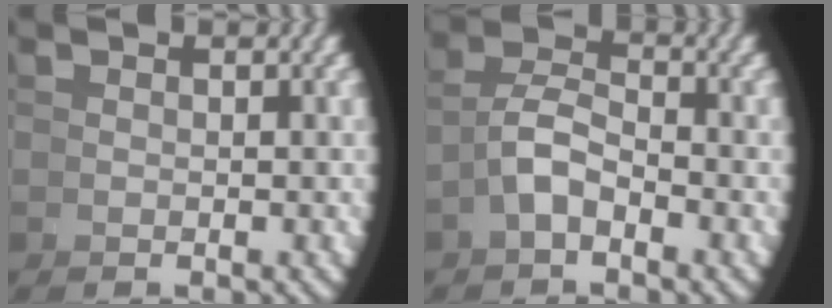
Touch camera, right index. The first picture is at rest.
{"total": 3.4, "force": [-0.9, 2.2, 2.4], "torque": [-0.045, -0.007, -0.017]}